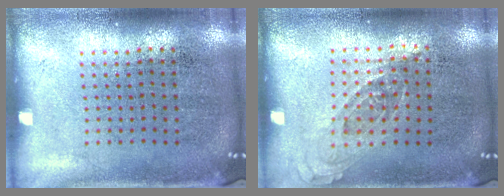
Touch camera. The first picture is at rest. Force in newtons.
{"total": 0.7, "press": 0.7, "slide": 0.3}